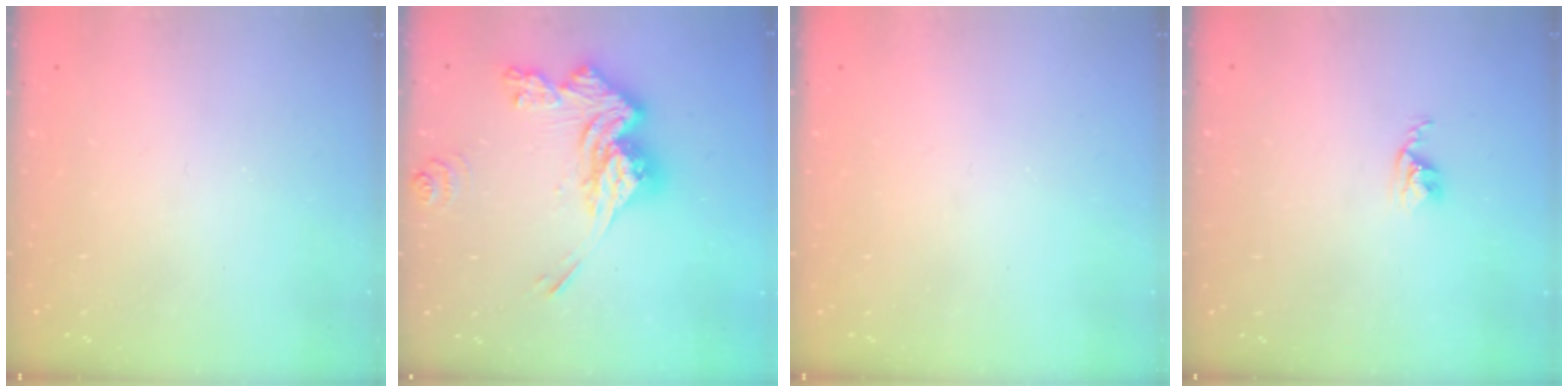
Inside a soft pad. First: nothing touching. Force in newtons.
{"total": 18.3, "press": 18.2, "slide": 1.7}
{"total": 0.0}
{"total": 2.7, "press": 2.7, "slide": 0.4}